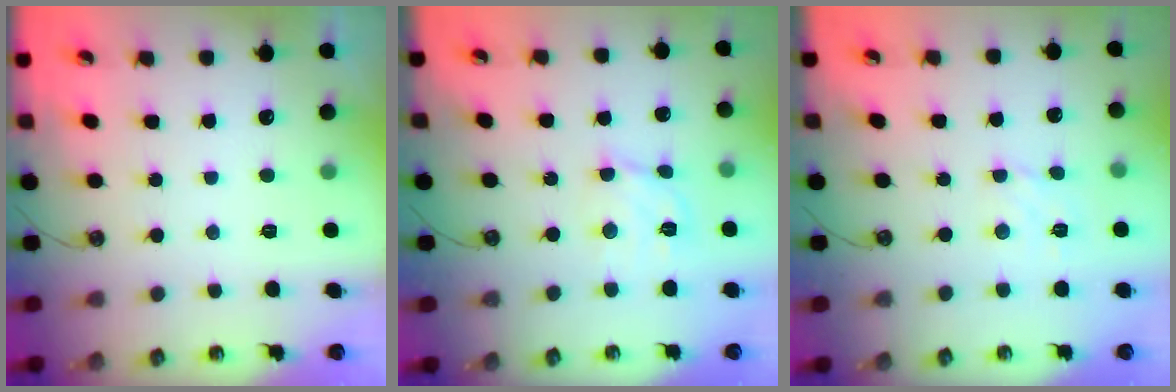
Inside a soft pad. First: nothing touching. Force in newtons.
{"total": 8.9, "press": 8.9, "slide": 0.8}
{"total": 2.4, "press": 2.4, "slide": 0.3}